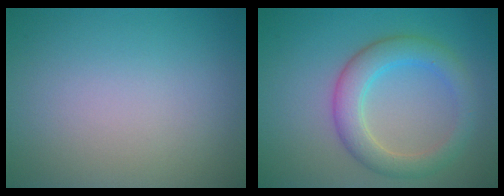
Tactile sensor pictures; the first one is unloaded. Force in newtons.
{"total": 4.4, "press": 4.4, "slide": 0.1}